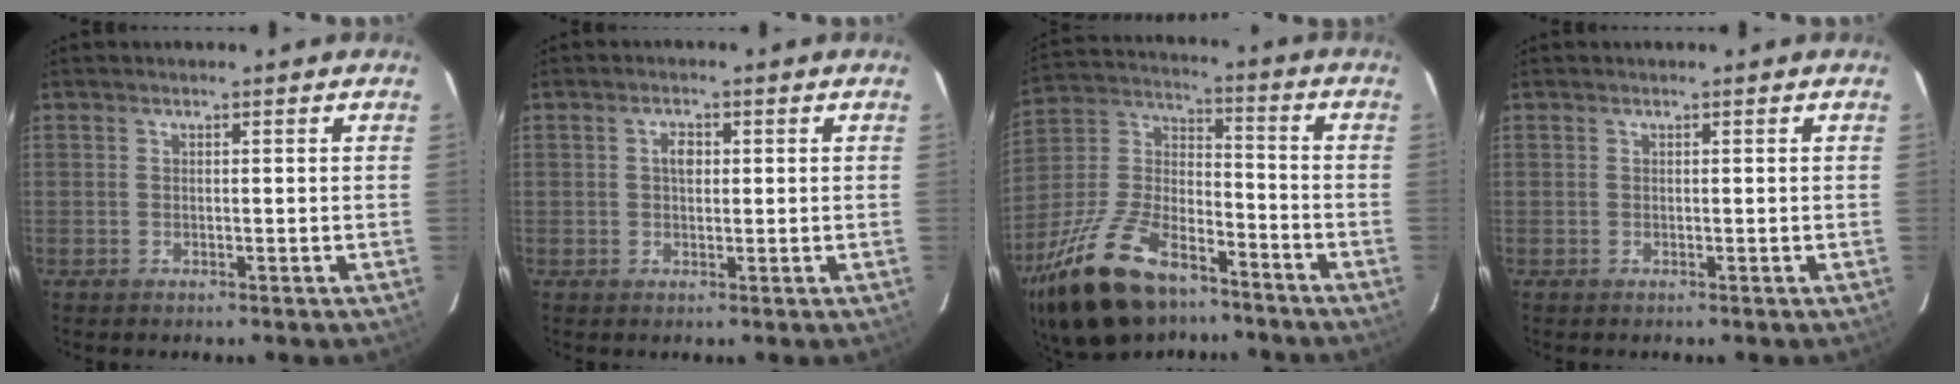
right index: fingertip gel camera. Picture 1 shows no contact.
{"total": 2.3, "force": [0.4, 1.5, 1.7], "torque": [-0.028, 0.008, 0.005]}
{"total": 25.1, "force": [-16.6, 11.7, 14.6], "torque": [-0.308, -0.001, -0.282]}
{"total": 0.0}